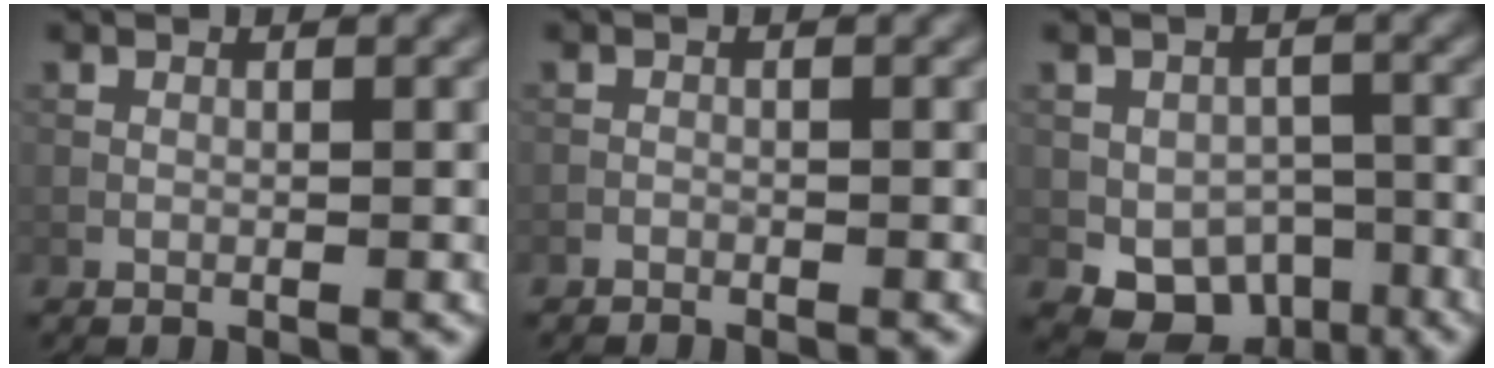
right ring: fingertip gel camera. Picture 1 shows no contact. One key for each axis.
{"total": 0.7, "fx": -0.6, "fy": 0.2, "fz": 0.0, "tx": 0.003, "ty": 0.000, "tz": -0.014}
{"total": 6.4, "fx": -2.9, "fy": 4.7, "fz": 3.2, "tx": -0.040, "ty": -0.007, "tz": -0.039}